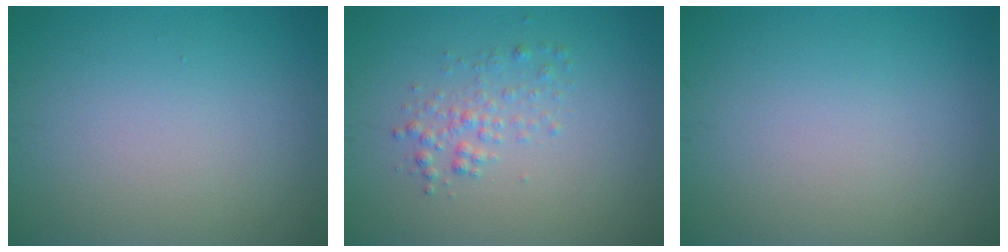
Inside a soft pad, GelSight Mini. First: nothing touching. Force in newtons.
{"total": 1.8, "press": 1.8, "slide": 0.0}
{"total": 0.0}